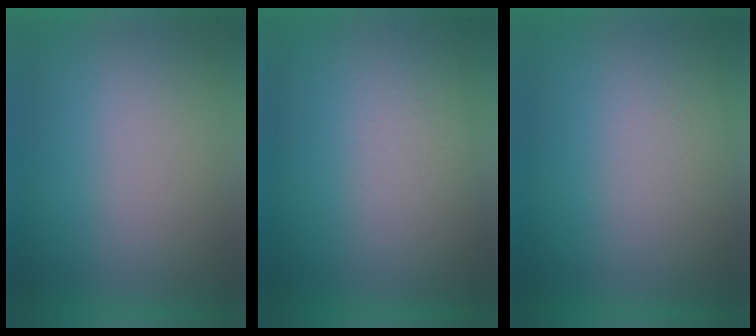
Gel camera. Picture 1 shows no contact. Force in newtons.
{"total": 2.8}
{"total": 2.6}